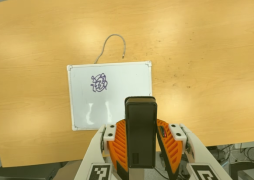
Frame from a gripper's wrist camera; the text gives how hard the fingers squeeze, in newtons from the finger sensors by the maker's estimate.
{"total": 5.3, "left": 4.1, "right": 6.4}